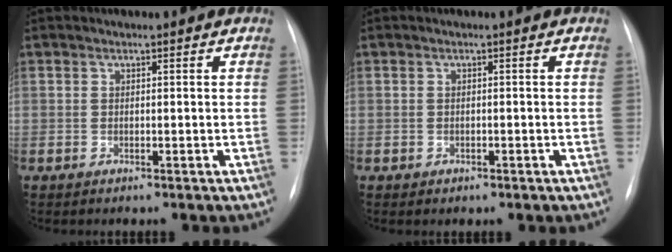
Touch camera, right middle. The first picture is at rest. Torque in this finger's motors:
{"motor_torque": [0.00, -0.06, 0.02, -0.01]}